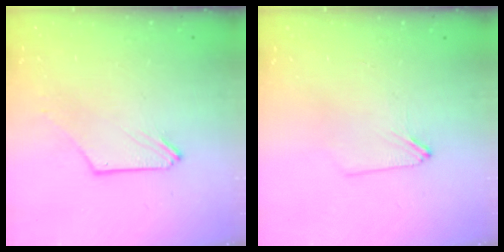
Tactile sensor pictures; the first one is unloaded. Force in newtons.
{"total": 1.2, "press": 1.2, "slide": 0.3}